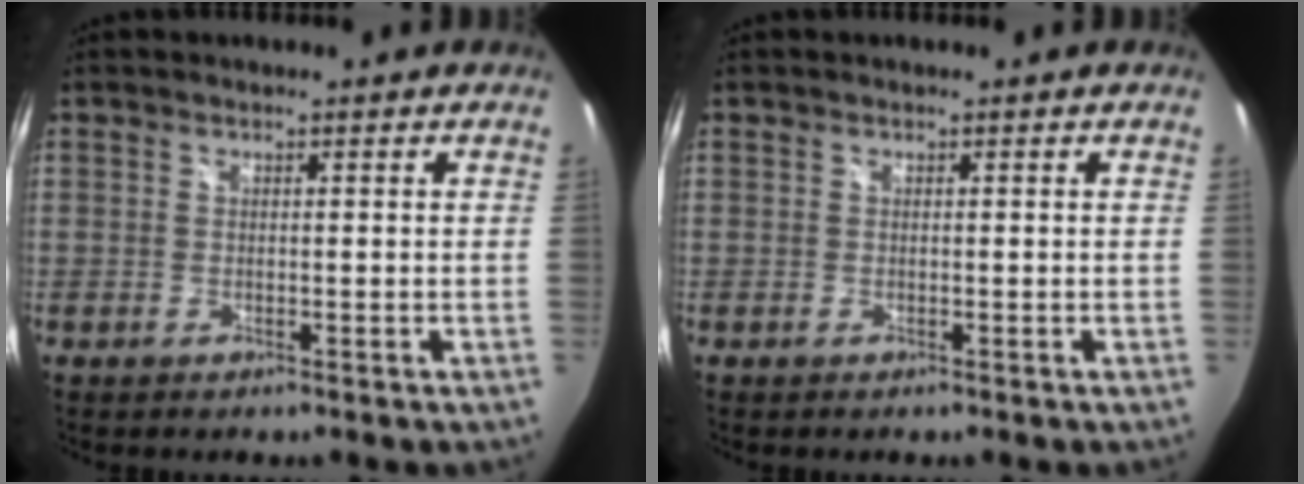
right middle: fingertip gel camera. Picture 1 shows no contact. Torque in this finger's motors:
{"motor_torque": [0.00, 0.04, 0.00, 0.00]}